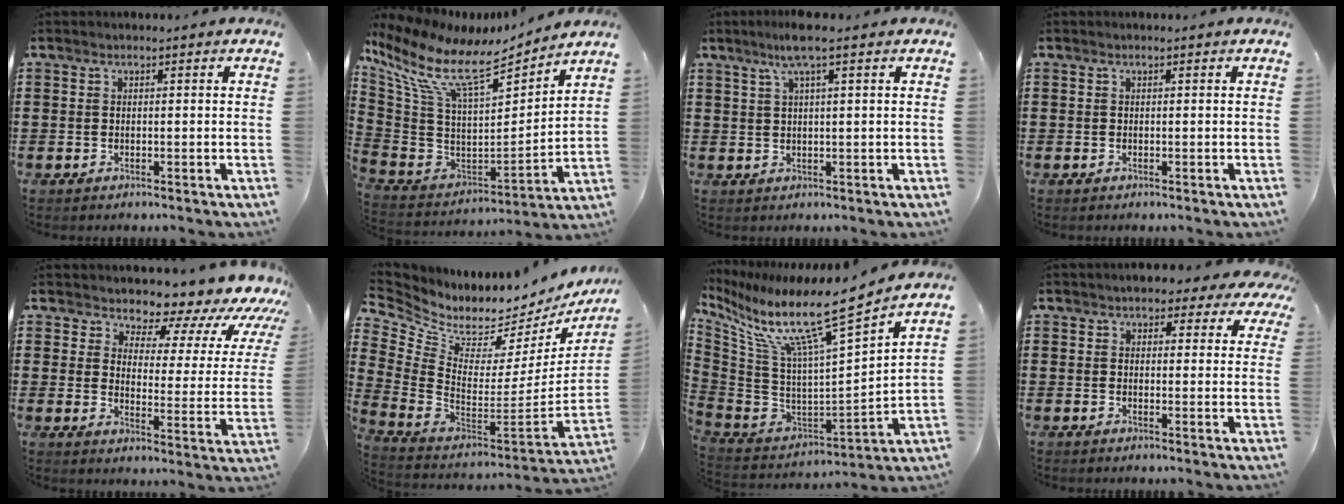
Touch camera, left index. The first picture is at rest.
{"total": 11.5, "force": [8.2, 3.5, 7.3], "torque": [-0.180, -0.064, 0.140]}
{"total": 4.4, "force": [2.3, -0.2, 3.7], "torque": [-0.077, 0.003, 0.040]}
{"total": 0.0}
{"total": 6.0, "force": [5.3, 2.0, 2.0], "torque": [-0.047, -0.051, 0.085]}
{"total": 3.4, "force": [2.8, 1.8, 0.6], "torque": [-0.045, -0.054, 0.042]}
{"total": 11.9, "force": [8.1, 0.8, 8.7], "torque": [-0.179, -0.067, 0.126]}
{"total": 3.4, "force": [2.8, 1.3, 1.5], "torque": [-0.025, -0.009, 0.047]}